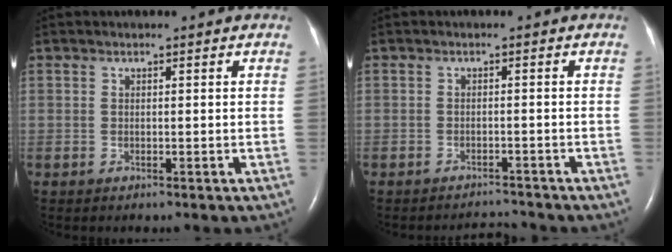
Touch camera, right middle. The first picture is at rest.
{"total": 2.4, "force": [-2.3, -0.3, -0.6], "torque": [0.006, -0.009, -0.030]}